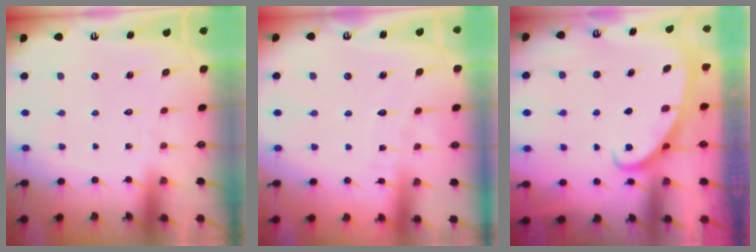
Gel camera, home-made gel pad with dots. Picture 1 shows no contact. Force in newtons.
{"total": 3.9, "press": 3.9, "slide": 0.2}
{"total": 2.6, "press": 2.6, "slide": 0.4}